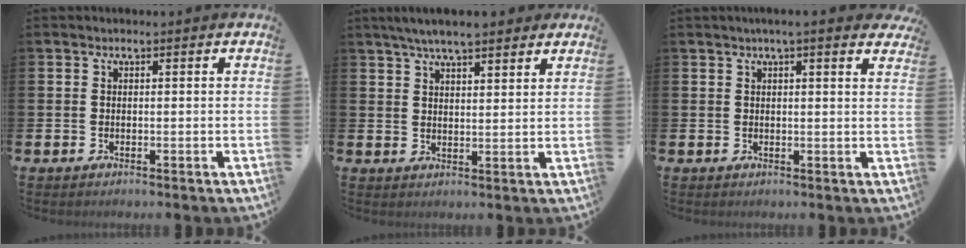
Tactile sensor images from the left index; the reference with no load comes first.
{"total": 5.5, "force": [5.0, 0.8, 2.1], "torque": [-0.051, -0.011, 0.090]}
{"total": 2.5, "force": [2.2, -0.1, 1.1], "torque": [-0.015, -0.009, 0.036]}